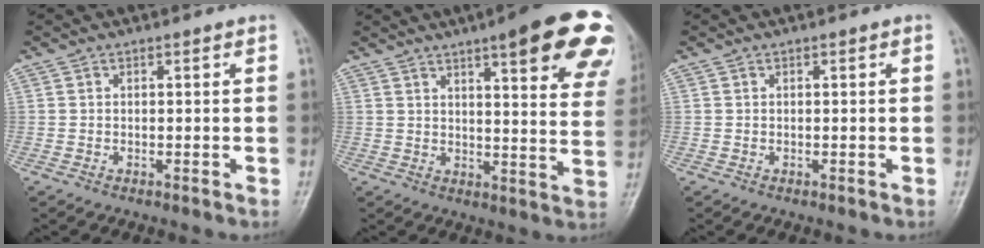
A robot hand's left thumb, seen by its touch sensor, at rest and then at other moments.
{"total": 21.3, "force": [12.7, 4.8, 16.4], "torque": [-0.180, -0.036, 0.145]}
{"total": 0.0}